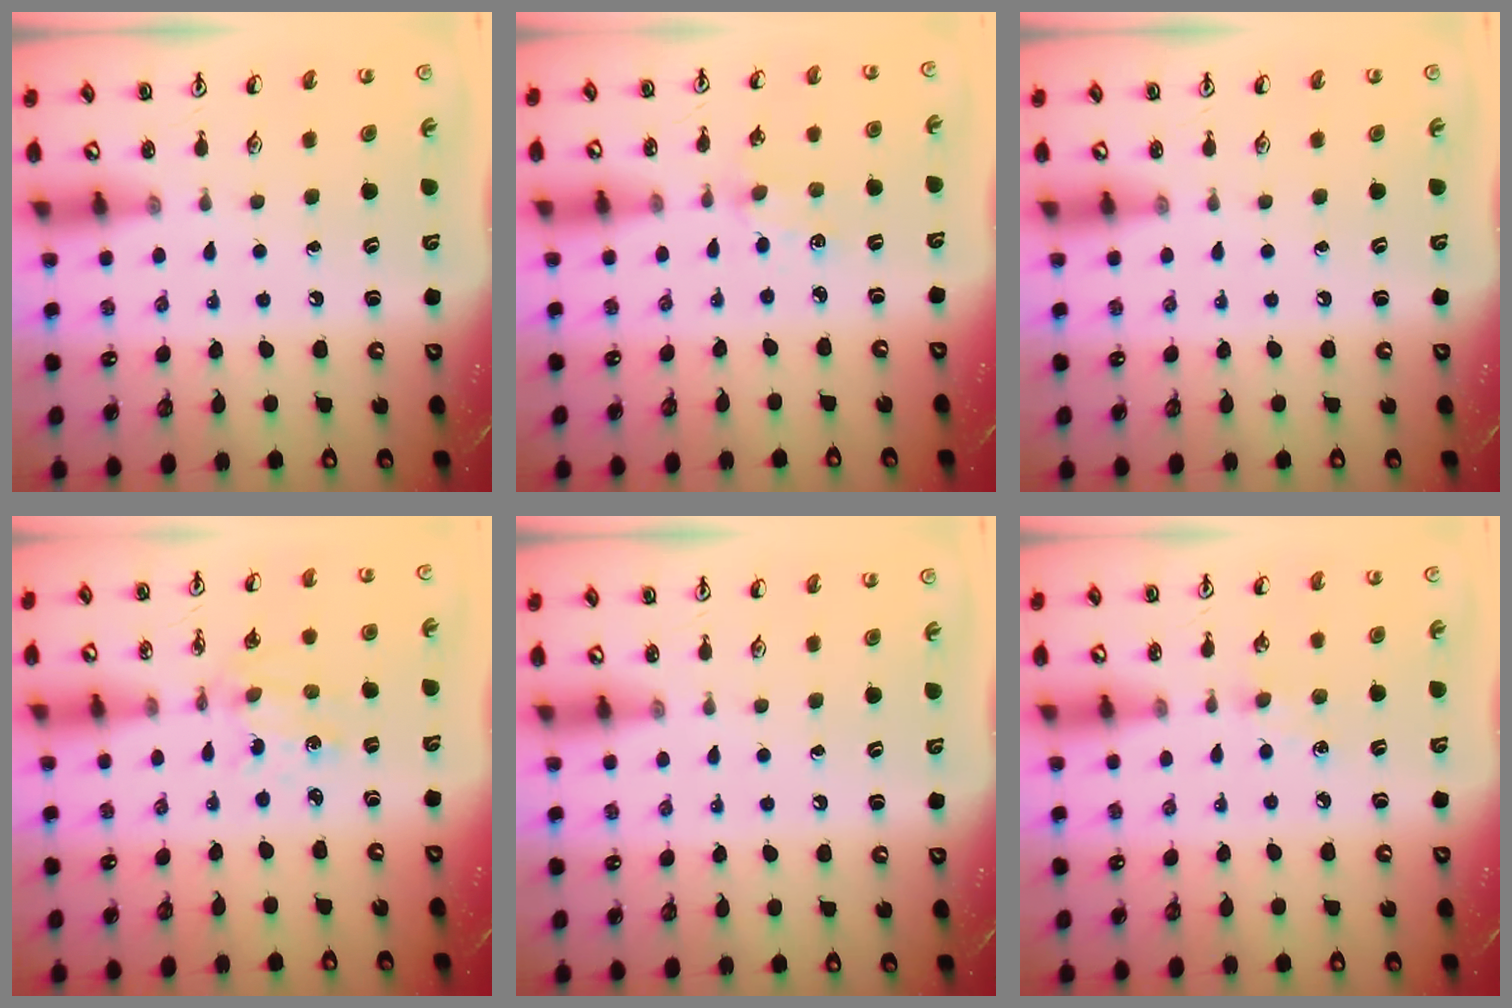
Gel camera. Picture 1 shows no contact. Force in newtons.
{"total": 1.2, "press": 1.2, "slide": 0.2}
{"total": 0.0}
{"total": 1.4, "press": 1.4, "slide": 0.2}
{"total": 0.0}
{"total": 4.3, "press": 4.3, "slide": 0.6}